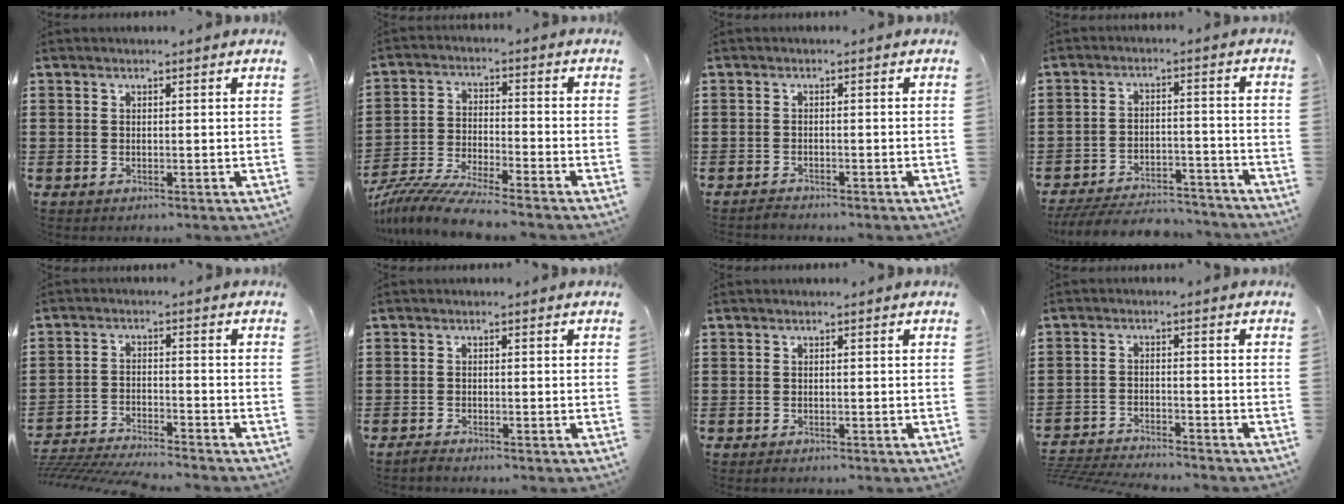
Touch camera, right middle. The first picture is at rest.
{"total": 7.6, "force": [-7.3, -0.2, 2.2], "torque": [-0.054, -0.007, -0.145]}
{"total": 1.0, "force": [-1.0, 0.0, 0.1], "torque": [-0.006, -0.001, -0.021]}
{"total": 6.7, "force": [-6.4, 1.0, 1.5], "torque": [-0.036, 0.006, -0.128]}
{"total": 5.1, "force": [-5.1, 0.1, 0.8], "torque": [-0.028, -0.005, -0.106]}
{"total": 1.0, "force": [-1.0, 0.0, 0.2], "torque": [-0.008, -0.003, -0.018]}
{"total": 0.5, "force": [-0.5, 0.1, 0.1], "torque": [-0.004, -0.004, -0.010]}
{"total": 3.9, "force": [-3.9, 0.0, 0.1], "torque": [-0.014, -0.003, -0.084]}